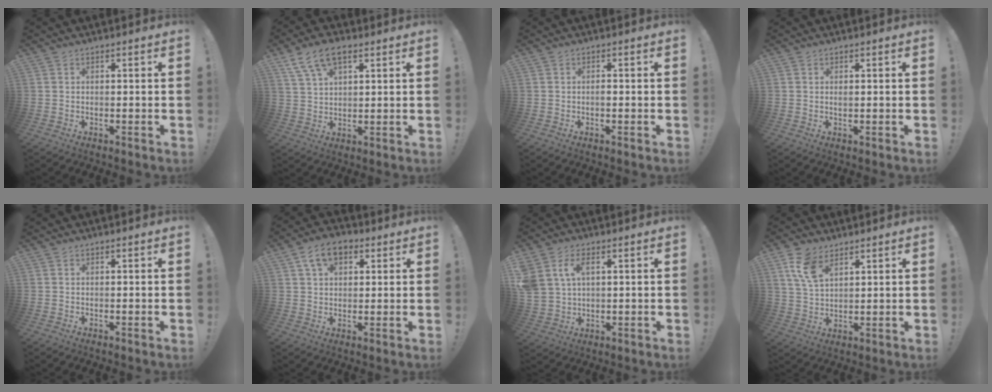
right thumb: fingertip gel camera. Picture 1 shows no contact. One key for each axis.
{"total": 9.4, "fx": 4.9, "fy": 4.7, "fz": 6.5, "tx": -0.115, "ty": -0.010, "tz": 0.096}
{"total": 1.0, "fx": -0.5, "fy": 0.4, "fz": 0.7, "tx": -0.013, "ty": 0.002, "tz": -0.010}
{"total": 0.6, "fx": 0.1, "fy": 0.3, "fz": 0.5, "tx": -0.002, "ty": -0.002, "tz": -0.001}
{"total": 0.0}
{"total": 9.3, "fx": 4.0, "fy": 6.0, "fz": 5.8, "tx": -0.090, "ty": 0.004, "tz": 0.076}
{"total": 7.5, "fx": 3.1, "fy": 4.9, "fz": 4.8, "tx": -0.098, "ty": -0.004, "tz": 0.058}
{"total": 8.5, "fx": 5.0, "fy": 4.4, "fz": 5.1, "tx": -0.098, "ty": -0.012, "tz": 0.098}